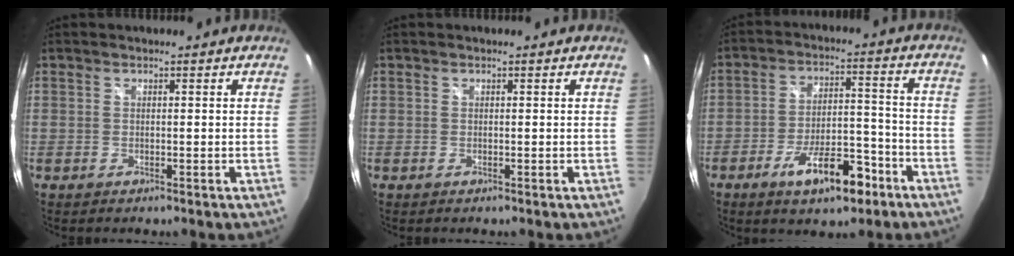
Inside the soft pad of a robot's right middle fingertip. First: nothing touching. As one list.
[{"total": 0.0}, {"total": 11.6, "force": [-6.9, 4.3, 8.2], "torque": [-0.147, 0.011, -0.102]}]